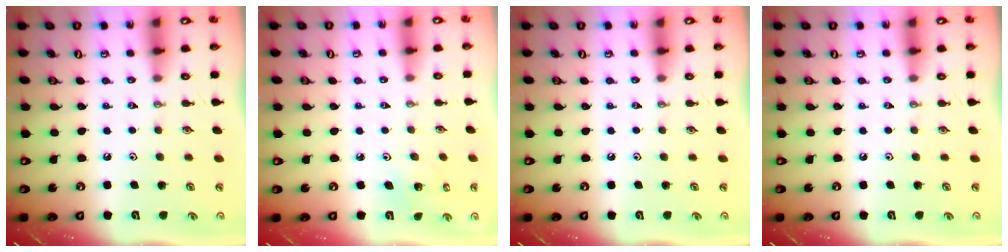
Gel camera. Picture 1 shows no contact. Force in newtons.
{"total": 2.7, "press": 2.7, "slide": 0.2}
{"total": 0.0}
{"total": 0.0}